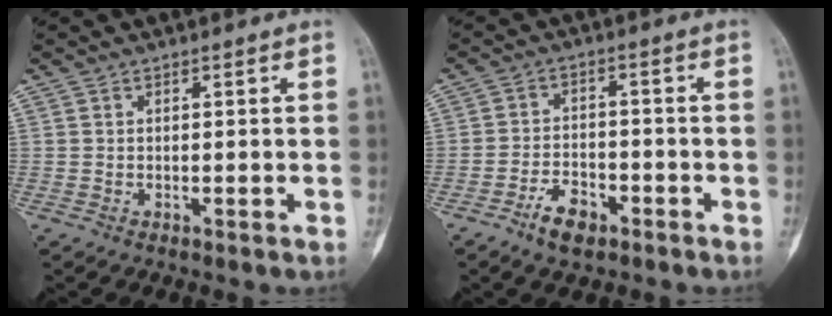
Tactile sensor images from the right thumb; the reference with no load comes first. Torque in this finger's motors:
{"motor_torque": [0.07, -0.07, 0.15, 0.10, 0.10]}